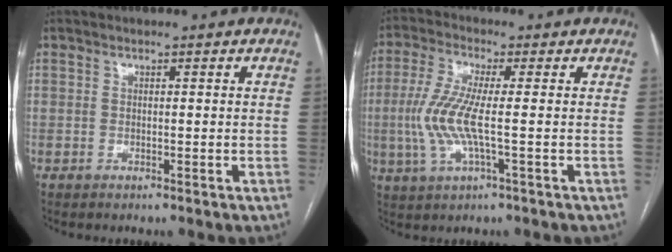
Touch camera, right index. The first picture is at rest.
{"total": 8.3, "force": [-0.9, 1.1, 8.1], "torque": [-0.189, -0.002, -0.024]}